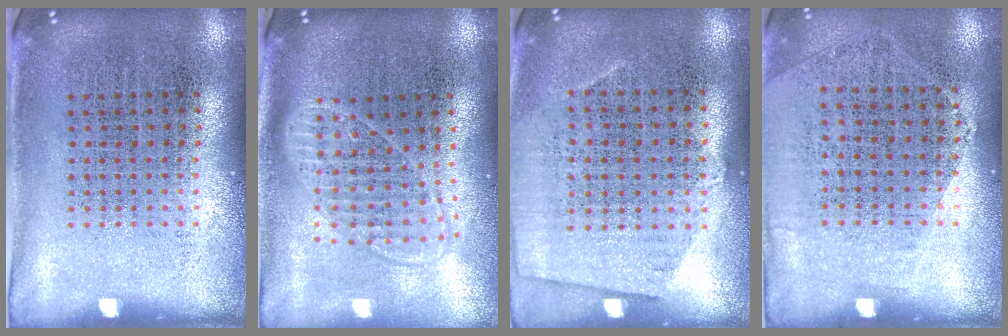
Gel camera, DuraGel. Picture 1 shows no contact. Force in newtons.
{"total": 1.8, "press": 1.5, "slide": 1.0}
{"total": 0.7, "press": 0.4, "slide": 0.5}
{"total": 1.2, "press": 0.9, "slide": 0.7}